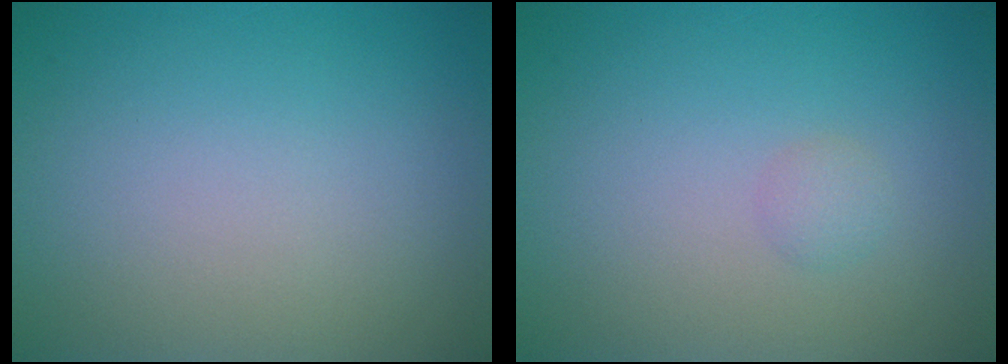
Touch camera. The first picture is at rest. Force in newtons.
{"total": 0.8, "press": 0.8, "slide": 0.1}